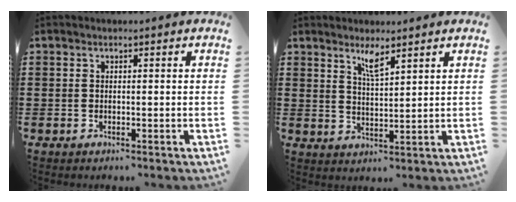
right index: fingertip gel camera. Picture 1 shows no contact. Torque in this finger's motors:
{"motor_torque": [0.01, 0.00, 0.06, 0.03]}